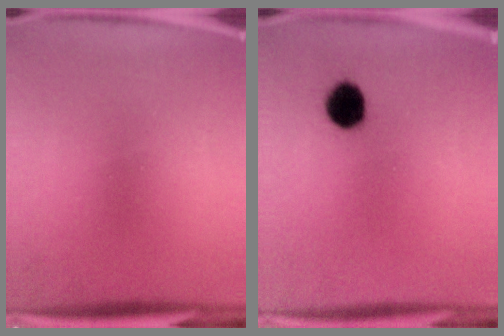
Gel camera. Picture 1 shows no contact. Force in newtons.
{"total": 6.2}